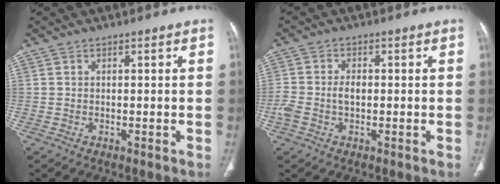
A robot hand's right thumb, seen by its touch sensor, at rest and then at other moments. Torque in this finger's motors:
{"motor_torque": [0.71, 0.97, 1.17, -0.21, 0.08]}